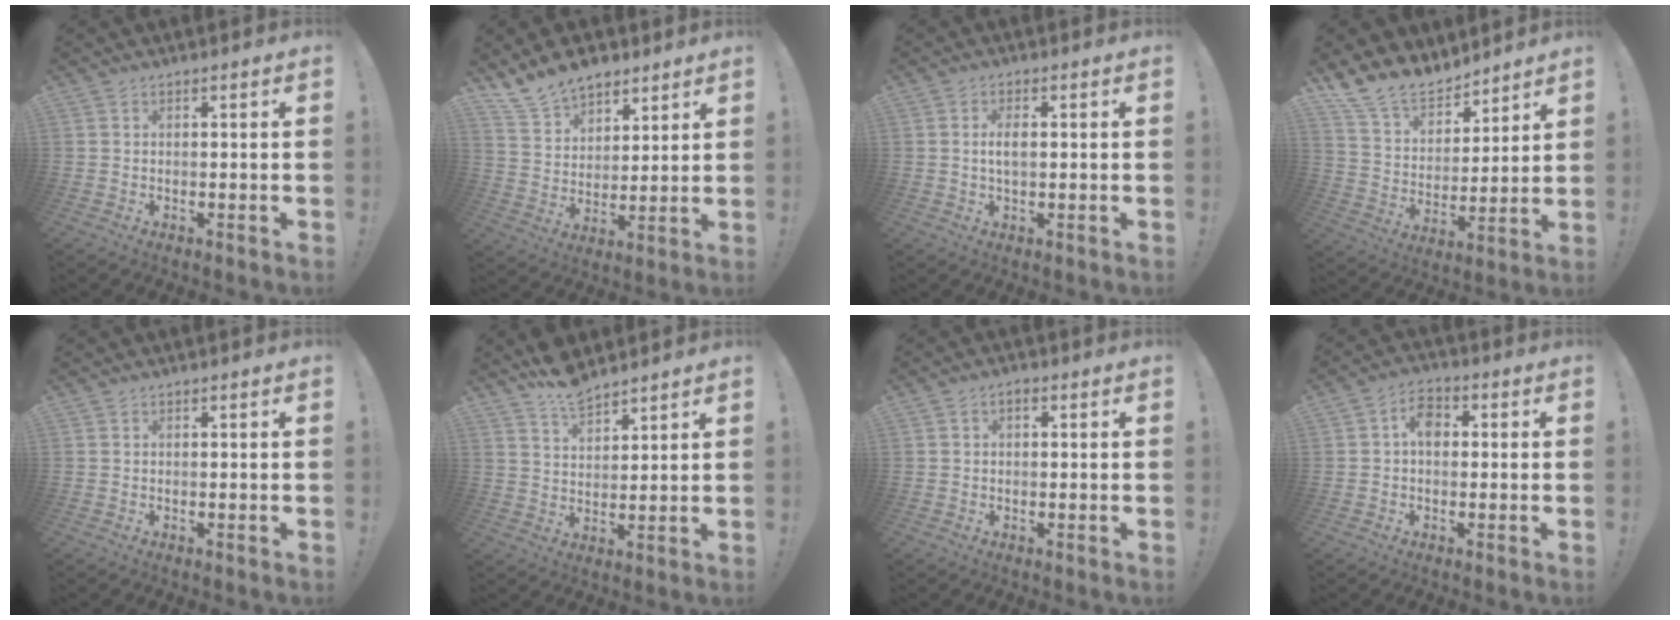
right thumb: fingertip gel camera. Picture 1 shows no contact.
{"total": 11.3, "force": [9.3, 6.0, 2.6], "torque": [-0.057, -0.065, 0.184]}
{"total": 3.3, "force": [0.3, 1.4, 3.0], "torque": [-0.049, -0.003, -0.001]}
{"total": 13.5, "force": [11.7, 5.9, 3.1], "torque": [-0.073, -0.096, 0.223]}
{"total": 0.0}
{"total": 8.1, "force": [6.9, 2.9, 3.1], "torque": [-0.050, -0.043, 0.128]}
{"total": 1.4, "force": [-0.1, 1.0, 0.9], "torque": [-0.017, 0.006, -0.003]}
{"total": 6.1, "force": [0.7, 4.3, 4.3], "torque": [-0.060, 0.007, 0.010]}